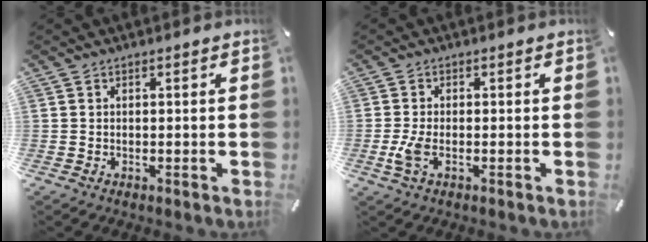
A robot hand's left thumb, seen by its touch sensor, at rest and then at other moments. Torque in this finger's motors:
{"motor_torque": [0.42, 0.49, 0.20, -0.19, 0.02]}